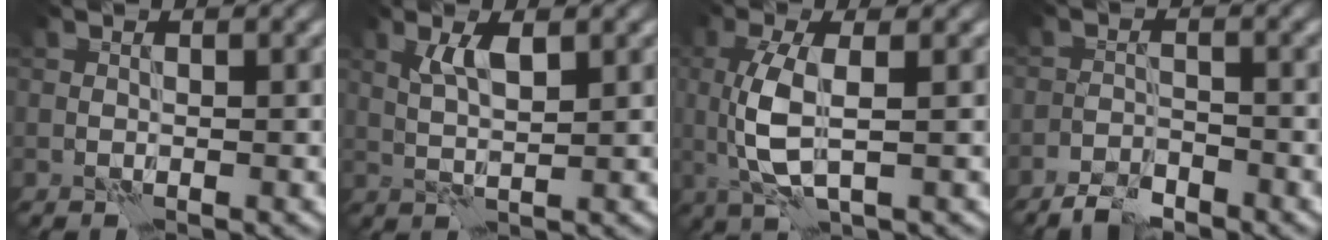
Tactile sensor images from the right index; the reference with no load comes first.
{"total": 2.8, "force": [1.2, 0.7, 2.4], "torque": [-0.051, 0.005, 0.024]}
{"total": 4.8, "force": [0.2, 1.7, 4.5], "torque": [-0.113, -0.002, 0.007]}
{"total": 2.6, "force": [-2.3, 0.6, 0.9], "torque": [-0.014, 0.002, -0.049]}